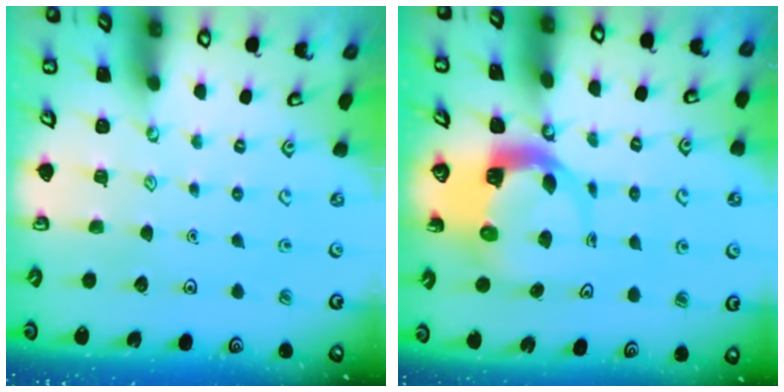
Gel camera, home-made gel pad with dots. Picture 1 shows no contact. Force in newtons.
{"total": 5.4, "press": 5.4, "slide": 0.7}